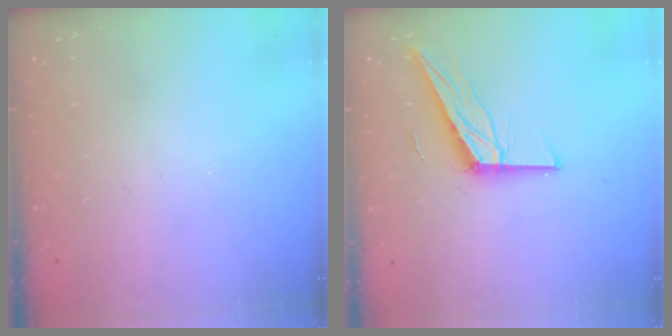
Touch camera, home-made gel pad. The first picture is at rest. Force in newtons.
{"total": 12.7, "press": 12.6, "slide": 1.2}